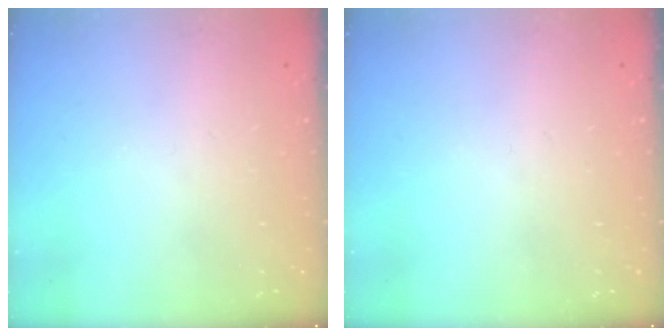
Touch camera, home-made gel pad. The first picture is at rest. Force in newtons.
{"total": 0.0}